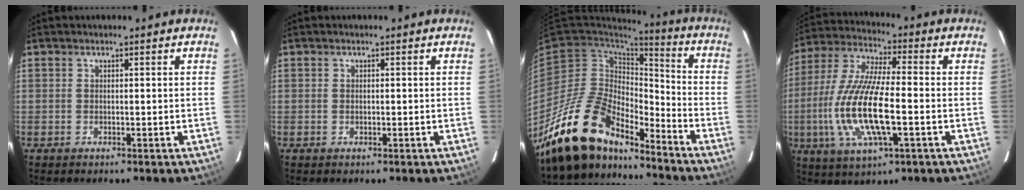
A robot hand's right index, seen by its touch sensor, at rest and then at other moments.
{"total": 0.0}
{"total": 17.8, "force": [-15.1, 6.2, 7.1], "torque": [-0.140, 0.002, -0.271]}
{"total": 17.1, "force": [-3.6, 4.9, 16.0], "torque": [-0.332, -0.010, -0.069]}